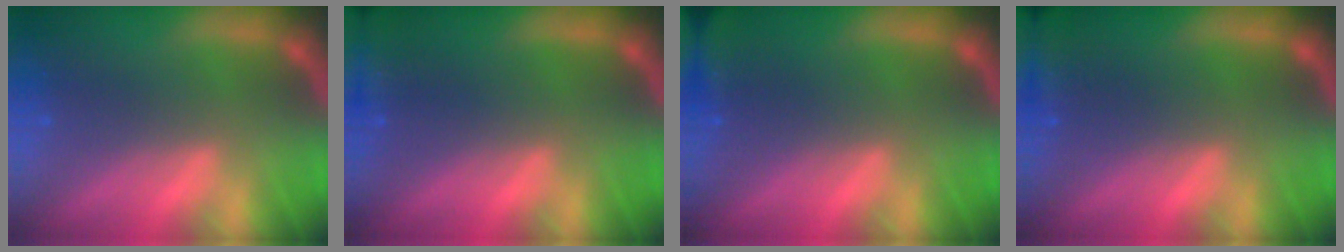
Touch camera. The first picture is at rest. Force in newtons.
{"total": 9.0}
{"total": 5.0}
{"total": 8.0}